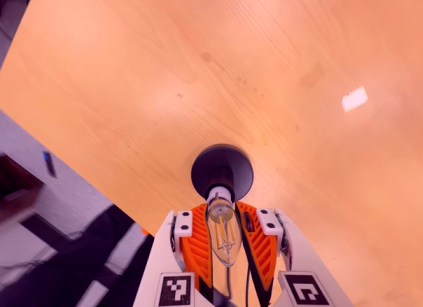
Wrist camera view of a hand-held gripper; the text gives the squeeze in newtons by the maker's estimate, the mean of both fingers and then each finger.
{"total": 19.3, "left": 18.7, "right": 19.9}